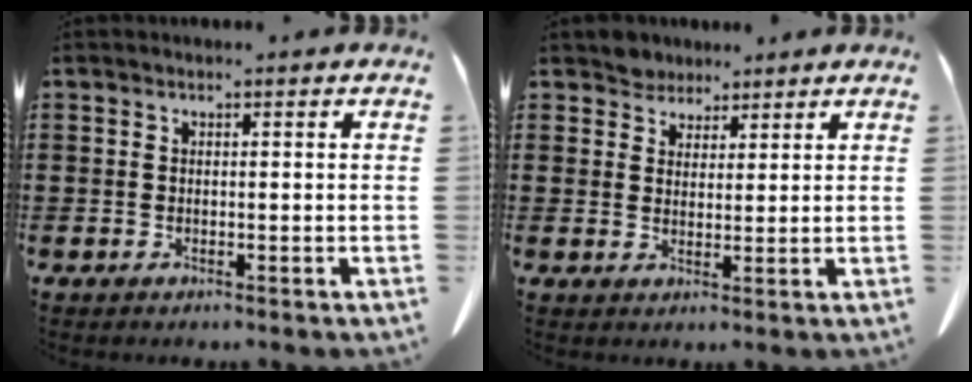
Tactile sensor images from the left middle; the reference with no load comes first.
{"total": 3.2, "force": [2.9, 1.4, -0.1], "torque": [-0.010, 0.001, 0.058]}